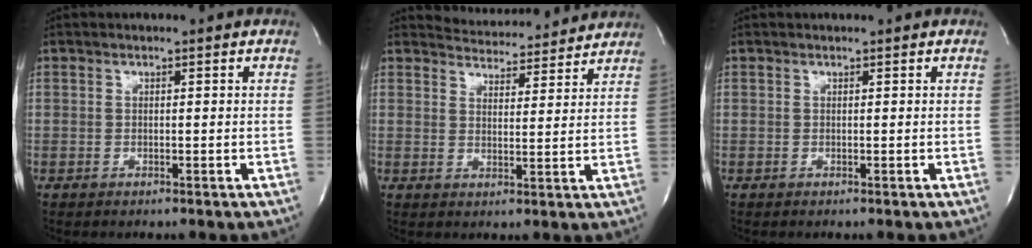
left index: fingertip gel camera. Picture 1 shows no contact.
{"total": 9.2, "force": [9.0, 1.6, 0.6], "torque": [-0.010, 0.003, 0.113]}
{"total": 0.0}